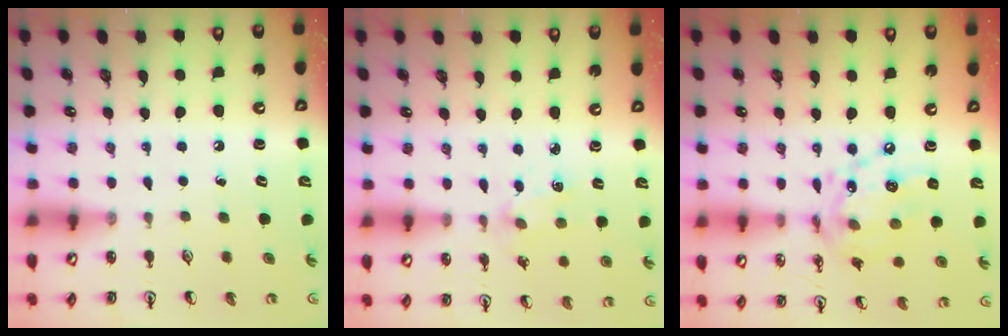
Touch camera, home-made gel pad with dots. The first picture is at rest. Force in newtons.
{"total": 1.6, "press": 1.6, "slide": 0.1}
{"total": 13.7, "press": 13.7, "slide": 0.9}